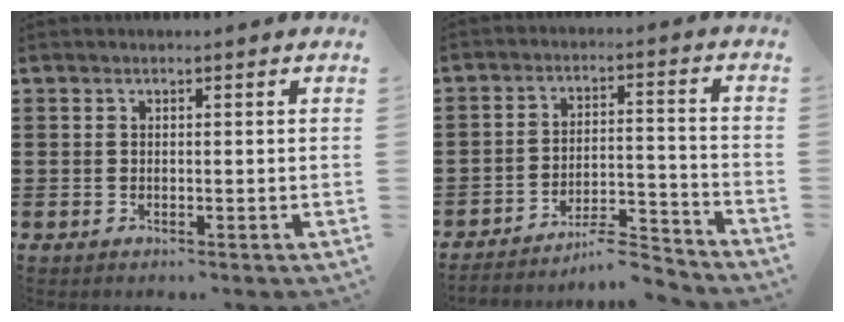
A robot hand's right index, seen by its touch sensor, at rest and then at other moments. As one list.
[{"total": 6.9, "force": [-6.4, 1.4, 2.2], "torque": [-0.028, 0.016, -0.121]}]